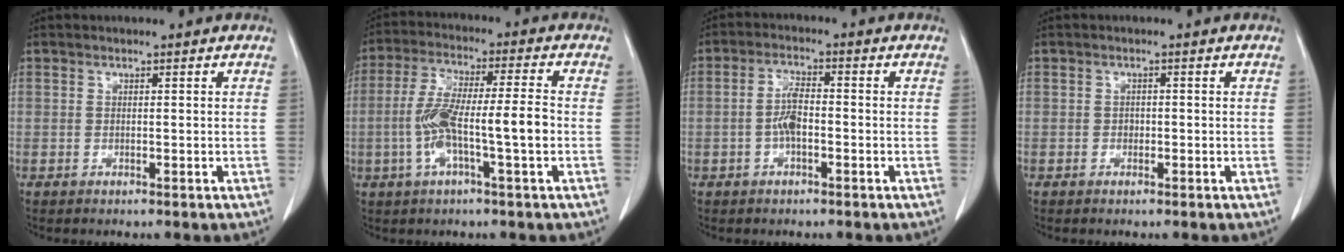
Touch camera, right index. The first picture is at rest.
{"total": 10.4, "force": [-2.0, 0.8, 10.2], "torque": [-0.198, 0.016, -0.040]}
{"total": 3.9, "force": [-0.9, 1.2, 3.6], "torque": [-0.077, 0.007, -0.018]}
{"total": 0.6, "force": [-0.1, 0.5, 0.3], "torque": [-0.002, 0.003, -0.004]}